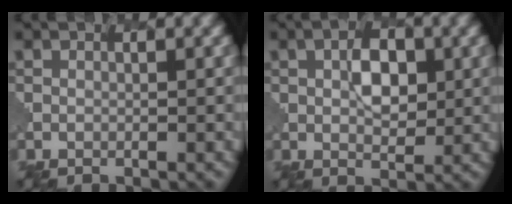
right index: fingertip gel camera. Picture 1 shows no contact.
{"total": 3.5, "force": [0.9, 2.0, 2.7], "torque": [-0.043, 0.002, 0.014]}